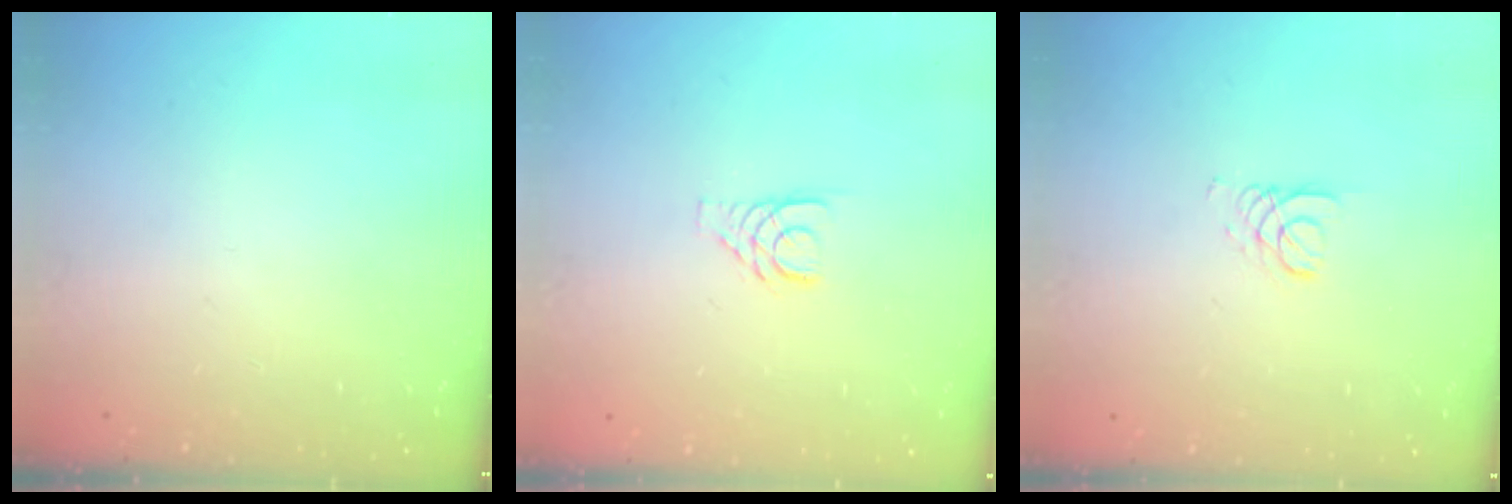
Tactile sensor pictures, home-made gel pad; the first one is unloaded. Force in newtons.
{"total": 3.6, "press": 3.6, "slide": 0.3}
{"total": 2.7, "press": 2.7, "slide": 0.3}